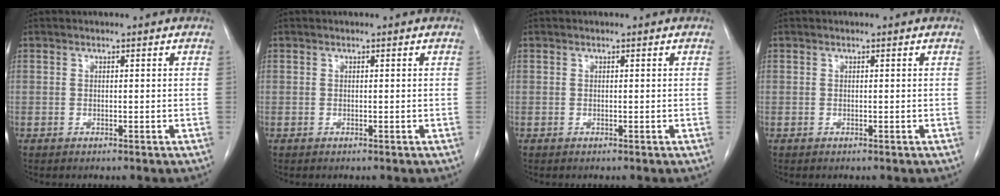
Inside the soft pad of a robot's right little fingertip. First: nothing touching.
{"total": 0.0}
{"total": 0.0}
{"total": 0.0}